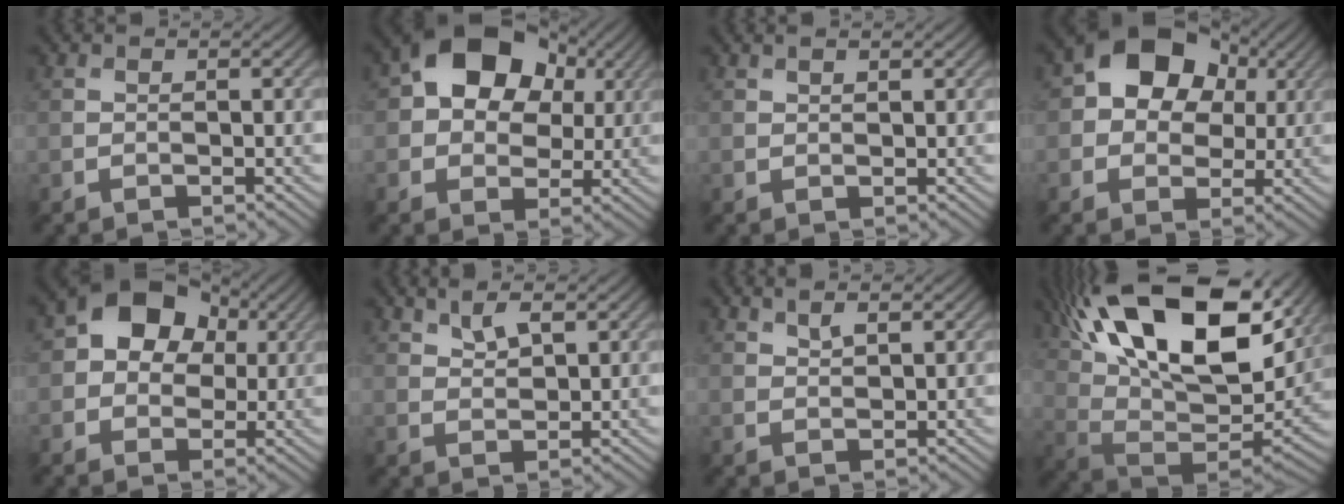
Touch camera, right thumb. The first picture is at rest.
{"total": 12.5, "force": [3.7, 9.1, 7.6], "torque": [-0.142, 0.021, 0.049]}
{"total": 1.0, "force": [0.8, 0.2, 0.6], "torque": [-0.017, 0.002, 0.014]}
{"total": 10.3, "force": [2.8, 7.8, 6.1], "torque": [-0.104, 0.009, 0.029]}
{"total": 8.6, "force": [2.1, 6.6, 5.1], "torque": [-0.084, 0.010, 0.016]}
{"total": 3.4, "force": [2.3, 1.2, 2.3], "torque": [-0.048, -0.002, 0.051]}
{"total": 2.2, "force": [1.5, 0.6, 1.4], "torque": [-0.027, -0.004, 0.036]}
{"total": 22.4, "force": [11.1, 9.8, 16.8], "torque": [-0.313, 0.044, 0.187]}